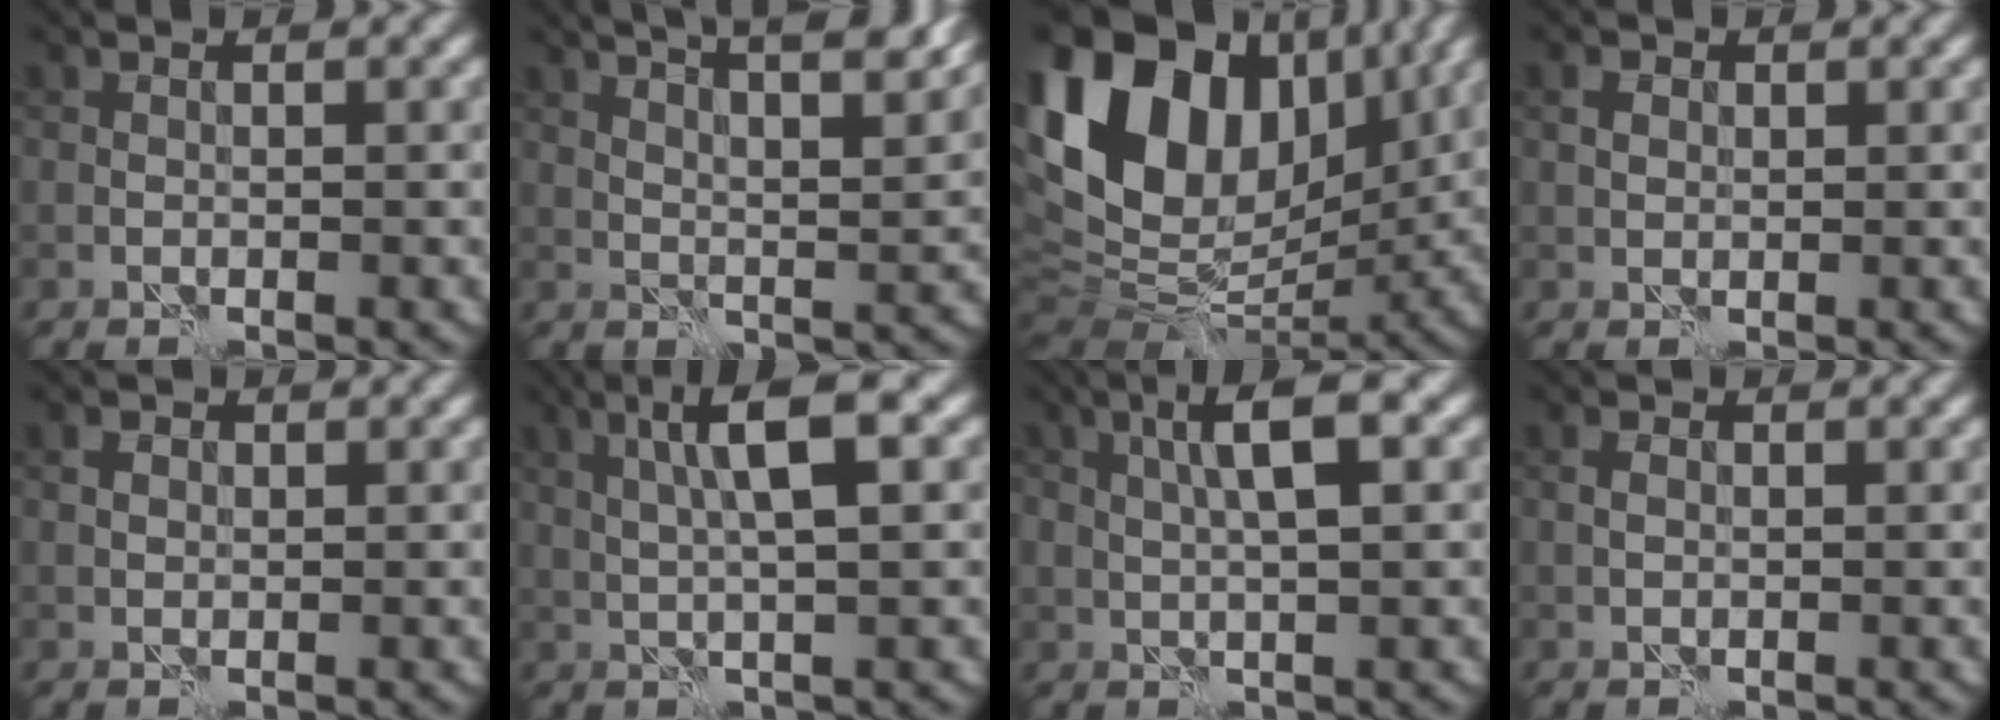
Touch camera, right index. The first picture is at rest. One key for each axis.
{"total": 11.2, "fx": 7.6, "fy": 3.6, "fz": 7.3, "tx": -0.071, "ty": 0.036, "tz": 0.072}
{"total": 17.8, "fx": 5.3, "fy": 12.2, "fz": 11.8, "tx": -0.221, "ty": 0.026, "tz": 0.098}
{"total": 1.2, "fx": 0.2, "fy": 1.1, "fz": 0.6, "tx": -0.009, "ty": 0.002, "tz": 0.001}
{"total": 0.9, "fx": 0.1, "fy": 0.8, "fz": 0.4, "tx": -0.005, "ty": 0.001, "tz": 0.000}
{"total": 5.5, "fx": 1.6, "fy": 0.8, "fz": 5.2, "tx": -0.093, "ty": 0.013, "tz": 0.029}
{"total": 4.3, "fx": 1.3, "fy": 1.0, "fz": 4.0, "tx": -0.073, "ty": 0.011, "tz": 0.021}
{"total": 0.8, "fx": -0.1, "fy": 0.6, "fz": 0.5, "tx": -0.010, "ty": 0.000, "tz": -0.002}